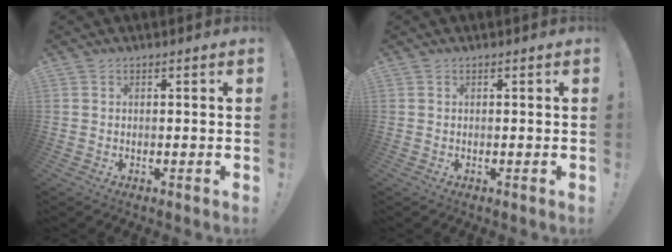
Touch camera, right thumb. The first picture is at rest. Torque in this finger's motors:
{"motor_torque": [-0.02, -0.02, -0.17, 0.14, 0.01]}